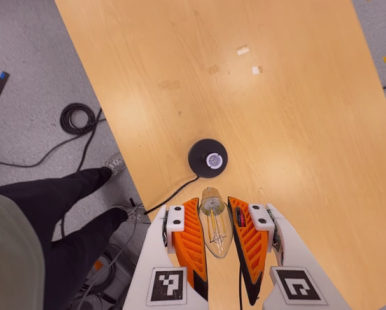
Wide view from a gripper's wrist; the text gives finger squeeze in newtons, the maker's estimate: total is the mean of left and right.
{"total": 20.3, "left": 21.4, "right": 19.2}